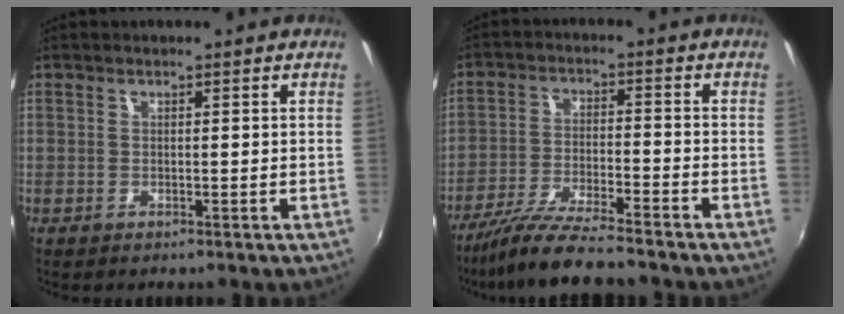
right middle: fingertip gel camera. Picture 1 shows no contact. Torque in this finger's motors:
{"motor_torque": [1.09, -1.05, 0.20, 0.08]}